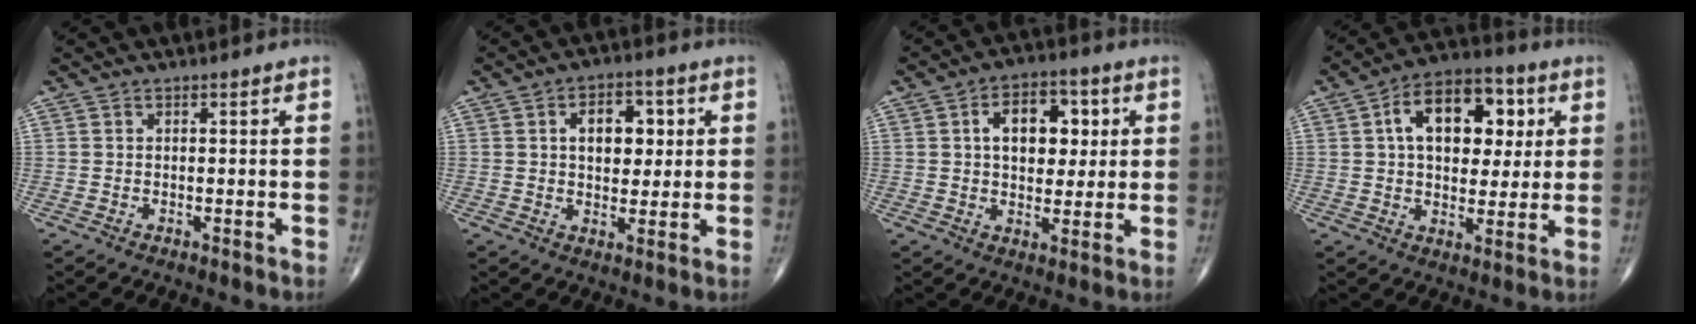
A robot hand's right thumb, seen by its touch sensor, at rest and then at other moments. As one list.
[{"total": 8.9, "force": [2.0, 5.7, 6.5], "torque": [-0.059, 0.001, 0.030]}, {"total": 11.3, "force": [2.6, 7.1, 8.4], "torque": [-0.087, 0.005, 0.039]}, {"total": 16.5, "force": [4.3, 10.3, 12.2], "torque": [-0.148, 0.010, 0.063]}]